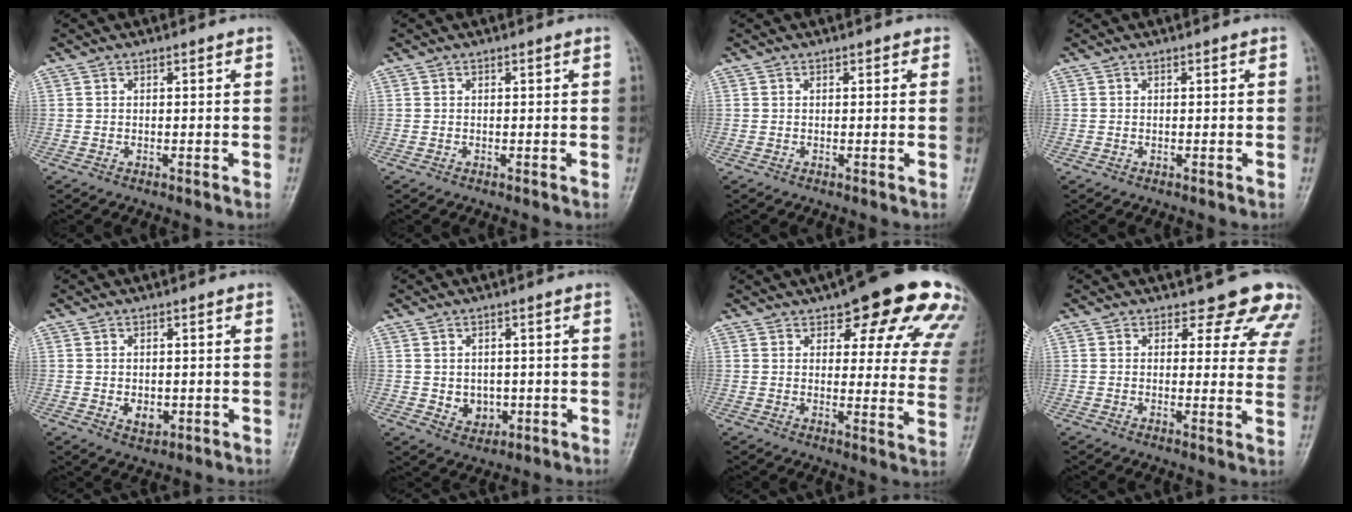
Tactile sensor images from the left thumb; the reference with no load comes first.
{"total": 0.0}
{"total": 0.8, "force": [0.4, 0.5, 0.5], "torque": [0.004, 0.001, -0.001]}
{"total": 0.0}
{"total": 3.3, "force": [-0.6, 2.4, 2.2], "torque": [-0.022, -0.002, -0.002]}
{"total": 4.4, "force": [-0.4, 3.7, 2.3], "torque": [-0.015, 0.000, 0.004]}
{"total": 21.0, "force": [13.0, 7.4, 14.8], "torque": [-0.135, -0.041, 0.143]}
{"total": 10.9, "force": [9.3, 4.7, 3.1], "torque": [0.018, -0.054, 0.077]}